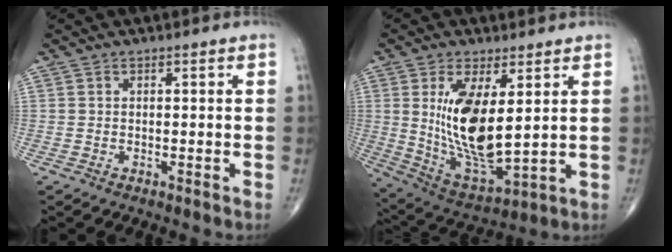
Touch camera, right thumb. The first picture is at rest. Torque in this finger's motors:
{"motor_torque": [2.19, 2.82, 1.91, 0.40, 0.20]}